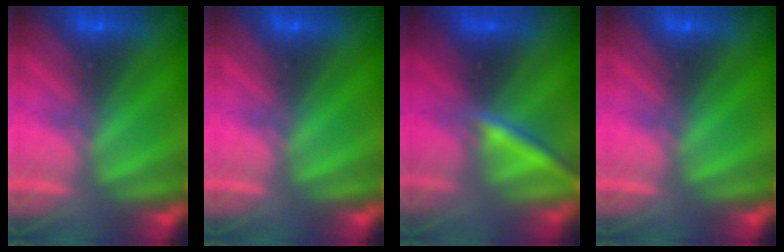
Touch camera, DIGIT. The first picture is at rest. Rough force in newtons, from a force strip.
{"total": 0.0}
{"total": 2.3}
{"total": 0.0}